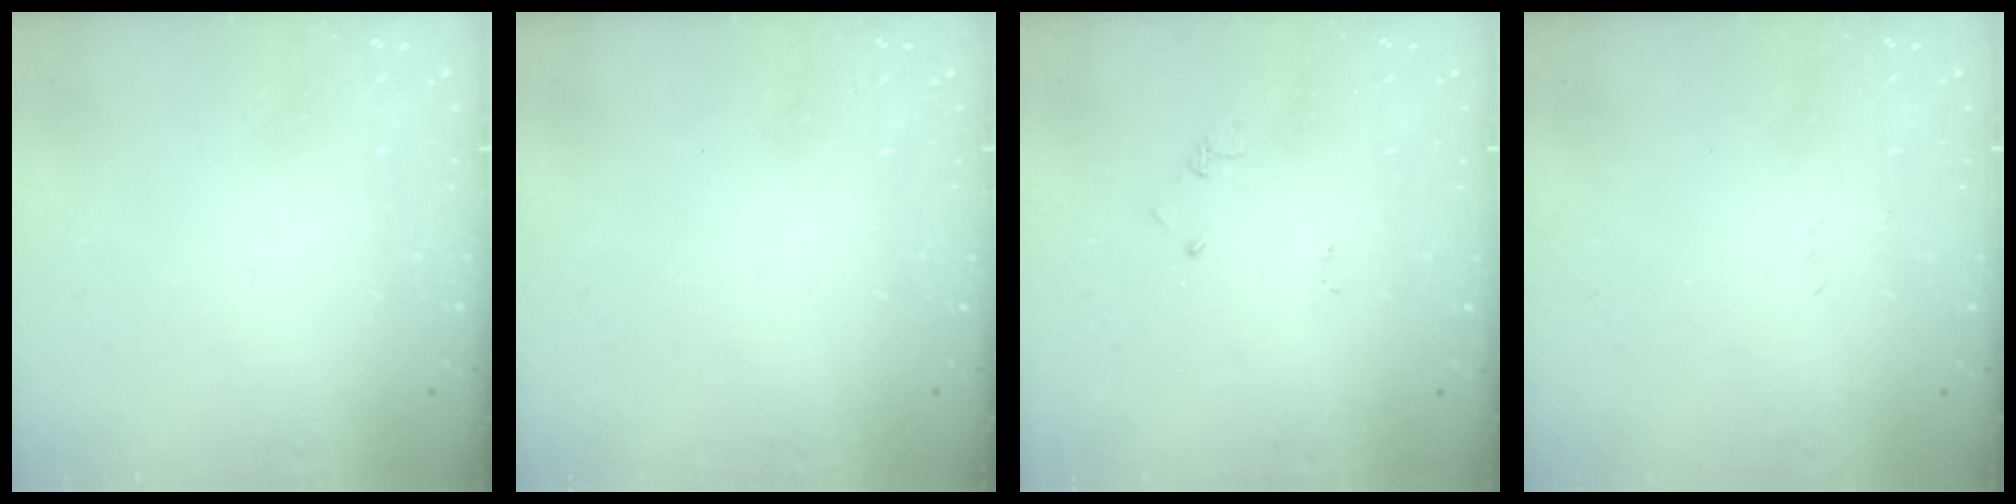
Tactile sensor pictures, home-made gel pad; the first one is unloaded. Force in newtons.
{"total": 0.0}
{"total": 2.6, "press": 2.6, "slide": 0.4}
{"total": 2.6, "press": 2.6, "slide": 0.4}